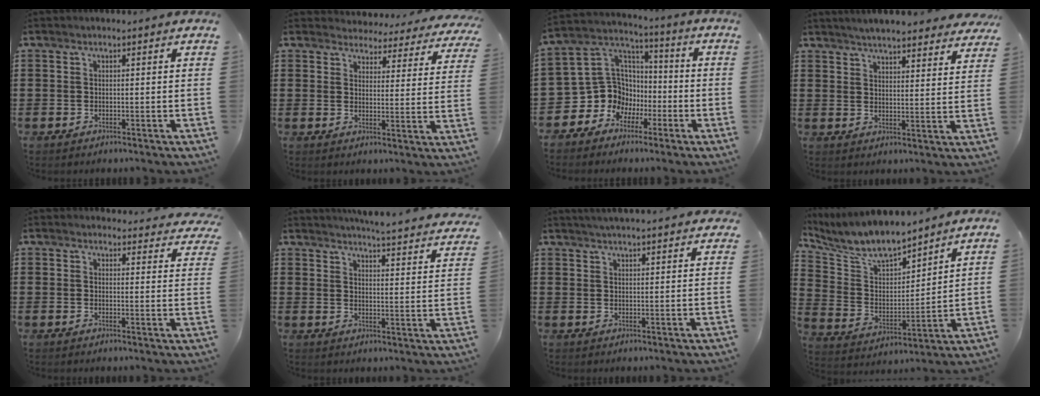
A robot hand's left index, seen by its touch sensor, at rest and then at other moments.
{"total": 4.0, "force": [3.9, 0.7, 0.3], "torque": [-0.020, -0.030, 0.065]}
{"total": 10.1, "force": [-2.7, 9.4, 2.5], "torque": [-0.101, -0.005, -0.047]}
{"total": 4.7, "force": [4.6, 0.1, 0.9], "torque": [-0.036, -0.022, 0.081]}
{"total": 3.0, "force": [2.8, 0.7, 0.4], "torque": [-0.011, -0.014, 0.051]}
{"total": 4.8, "force": [4.7, -0.4, 0.9], "torque": [-0.030, -0.036, 0.079]}
{"total": 2.6, "force": [2.6, -0.3, 0.6], "torque": [-0.019, -0.004, 0.046]}
{"total": 8.5, "force": [7.7, 2.1, 3.1], "torque": [-0.096, -0.044, 0.134]}